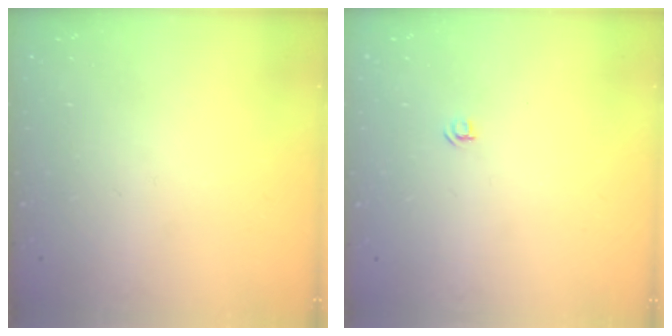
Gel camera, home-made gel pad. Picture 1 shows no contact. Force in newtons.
{"total": 3.2, "press": 3.2, "slide": 0.3}